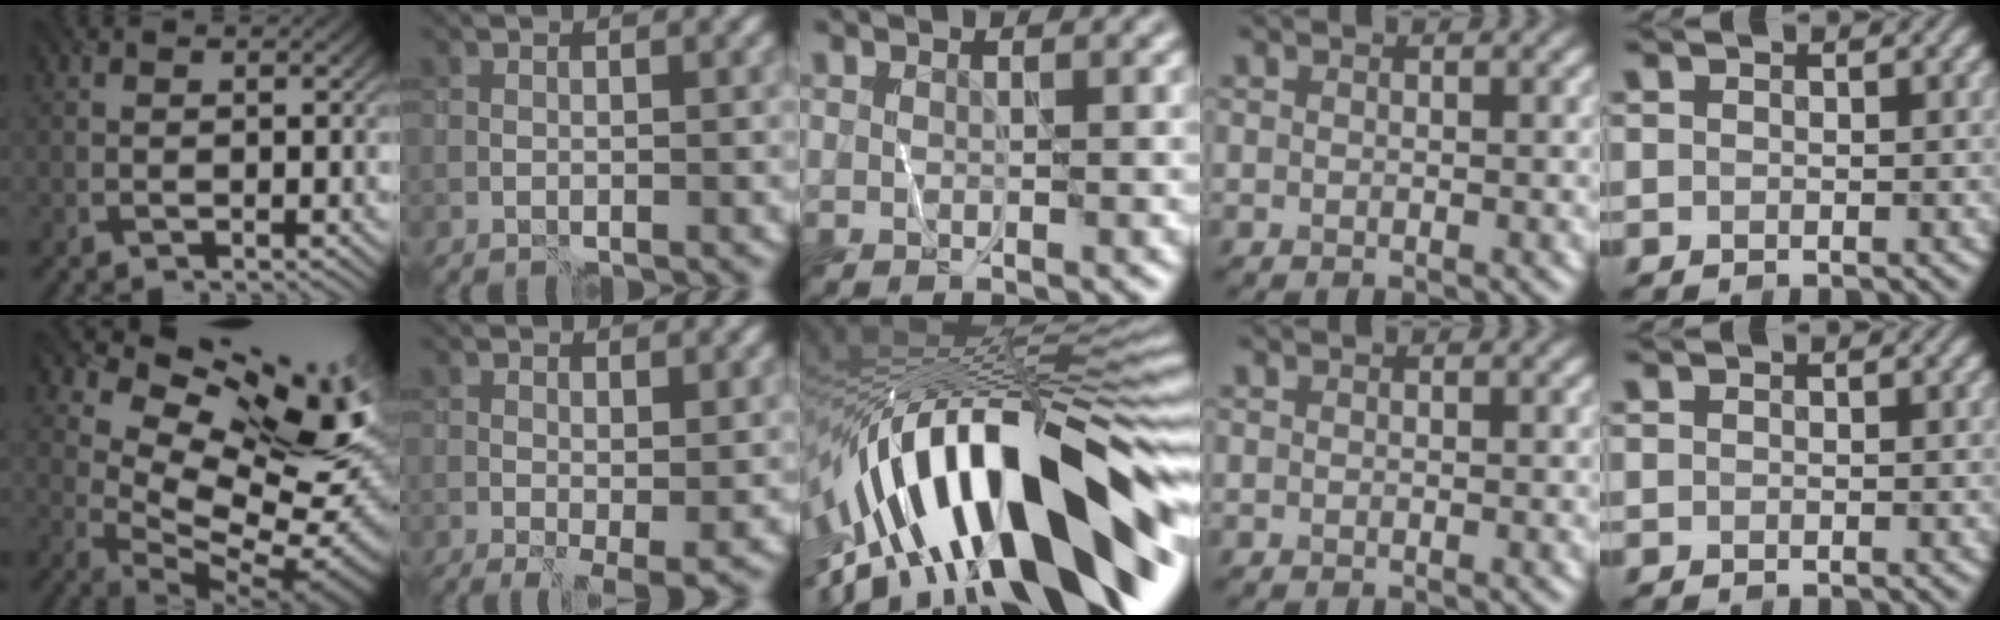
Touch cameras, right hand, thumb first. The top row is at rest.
{"thumb": {"total": 16.9, "force": [6.1, 9.0, 13.0], "torque": [-0.196, 0.012, 0.112]}, "index": {"total": 2.2, "force": [-0.1, 0.8, 2.1], "torque": [-0.033, -0.008, 0.002]}, "middle": {"total": 17.1, "force": [-4.7, 6.7, 15.0], "torque": [-0.247, 0.045, -0.091]}}